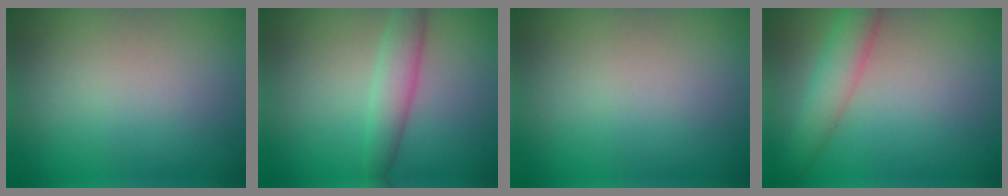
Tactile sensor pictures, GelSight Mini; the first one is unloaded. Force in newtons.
{"total": 3.0, "press": 3.0, "slide": 0.1}
{"total": 0.0}
{"total": 3.5, "press": 3.5, "slide": 0.1}